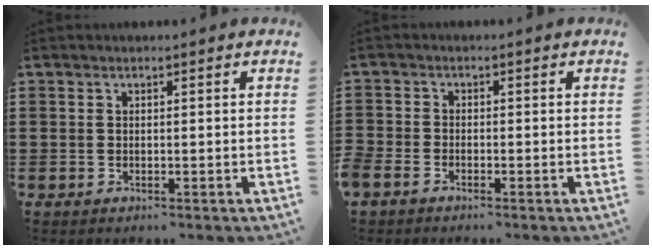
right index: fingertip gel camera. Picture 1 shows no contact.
{"total": 1.2, "force": [-1.1, 0.4, 0.2], "torque": [-0.007, 0.001, -0.022]}